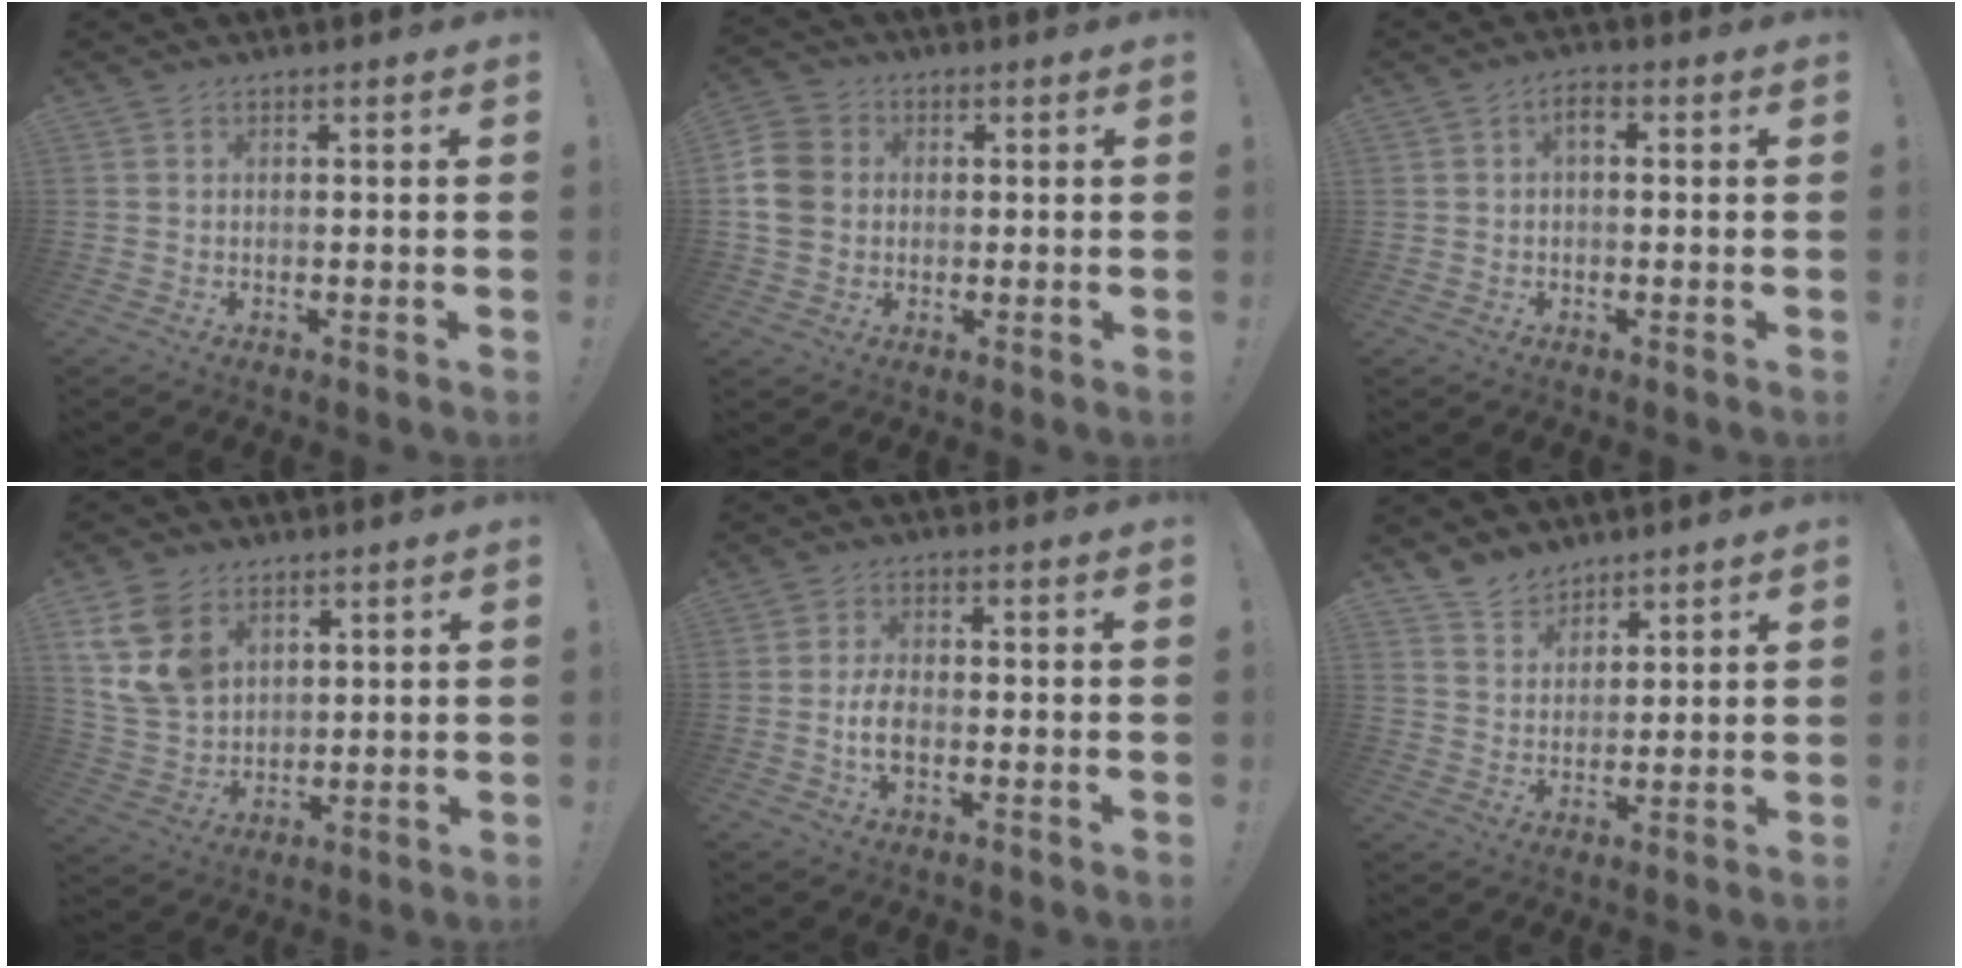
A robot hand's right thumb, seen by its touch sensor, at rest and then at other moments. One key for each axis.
{"total": 9.3, "fx": 0.4, "fy": 7.9, "fz": 4.9, "tx": -0.106, "ty": 0.012, "tz": 0.011}
{"total": 3.1, "fx": 0.4, "fy": 2.3, "fz": 2.1, "tx": -0.028, "ty": 0.002, "tz": 0.004}
{"total": 13.0, "fx": 6.3, "fy": 9.3, "fz": 6.5, "tx": -0.131, "ty": -0.028, "tz": 0.130}
{"total": 5.6, "fx": -1.7, "fy": 2.7, "fz": 4.6, "tx": -0.092, "ty": -0.001, "tz": -0.030}
{"total": 6.9, "fx": 5.8, "fy": 3.7, "fz": 0.4, "tx": -0.018, "ty": -0.039, "tz": 0.115}